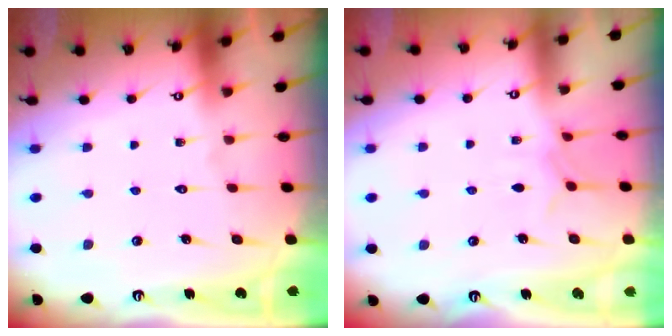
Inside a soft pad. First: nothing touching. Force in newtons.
{"total": 3.7, "press": 3.7, "slide": 0.2}